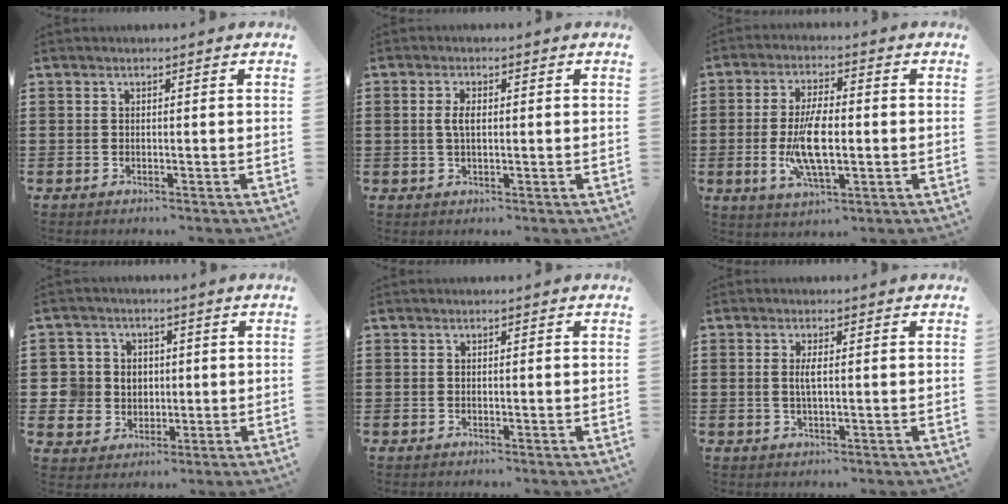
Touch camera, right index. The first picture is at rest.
{"total": 2.6, "force": [0.2, 1.1, 2.4], "torque": [-0.048, 0.004, 0.003]}
{"total": 9.4, "force": [-1.2, 3.5, 8.7], "torque": [-0.188, -0.011, -0.026]}
{"total": 5.5, "force": [0.8, 5.3, 1.0], "torque": [-0.046, 0.019, 0.014]}
{"total": 0.0}
{"total": 2.2, "force": [0.1, 0.3, 2.2], "torque": [-0.043, -0.003, 0.000]}